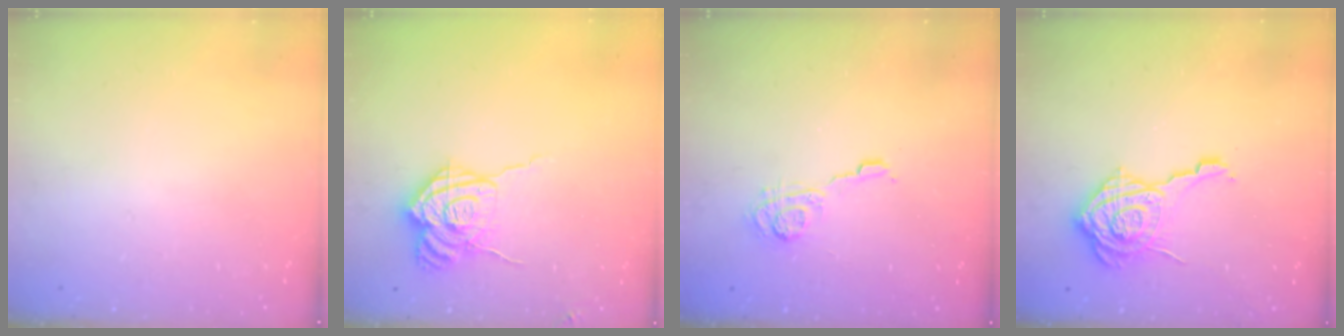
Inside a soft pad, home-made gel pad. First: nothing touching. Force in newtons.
{"total": 13.9, "press": 13.8, "slide": 1.5}
{"total": 6.1, "press": 6.1, "slide": 0.7}
{"total": 14.4, "press": 14.4, "slide": 0.9}